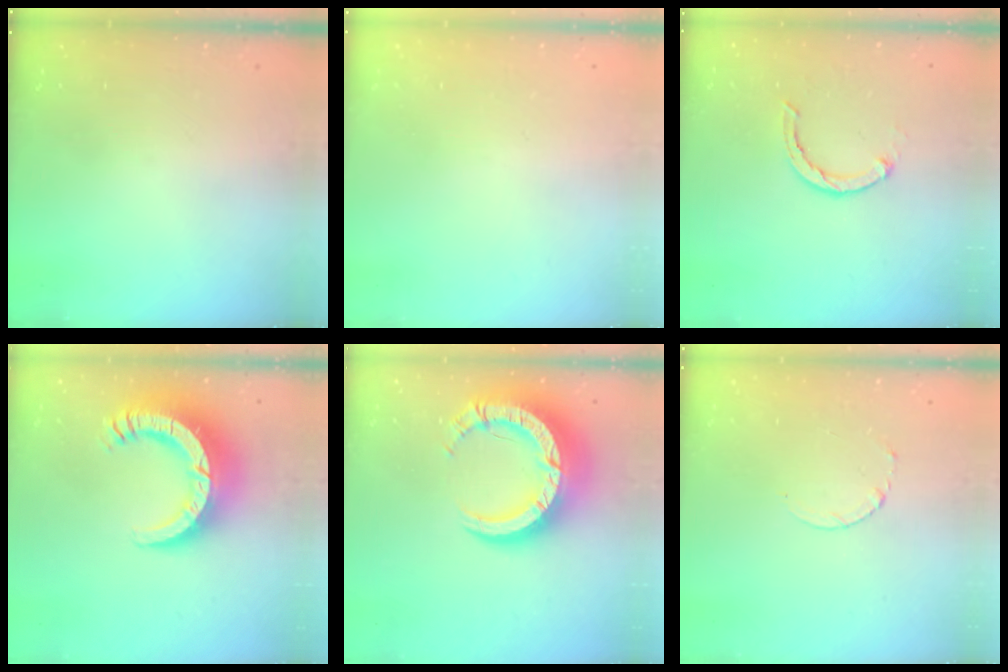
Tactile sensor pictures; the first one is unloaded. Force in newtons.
{"total": 2.4, "press": 2.4, "slide": 0.2}
{"total": 2.1, "press": 2.0, "slide": 0.4}
{"total": 15.0, "press": 14.9, "slide": 1.6}
{"total": 19.6, "press": 19.5, "slide": 1.7}
{"total": 2.5, "press": 2.5, "slide": 0.3}